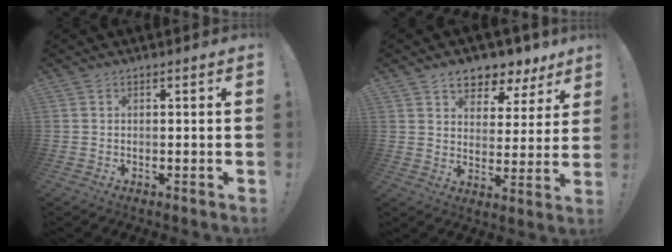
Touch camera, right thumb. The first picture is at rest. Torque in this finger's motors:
{"motor_torque": [0.19, 1.93, 0.21, 0.00, 0.00]}